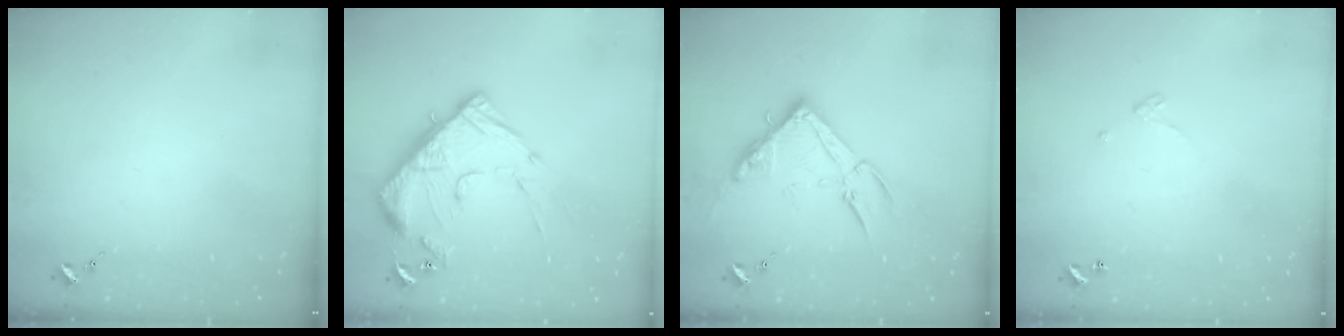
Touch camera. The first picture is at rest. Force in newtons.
{"total": 16.6, "press": 16.6, "slide": 1.4}
{"total": 15.6, "press": 15.6, "slide": 0.6}
{"total": 3.2, "press": 3.2, "slide": 0.2}